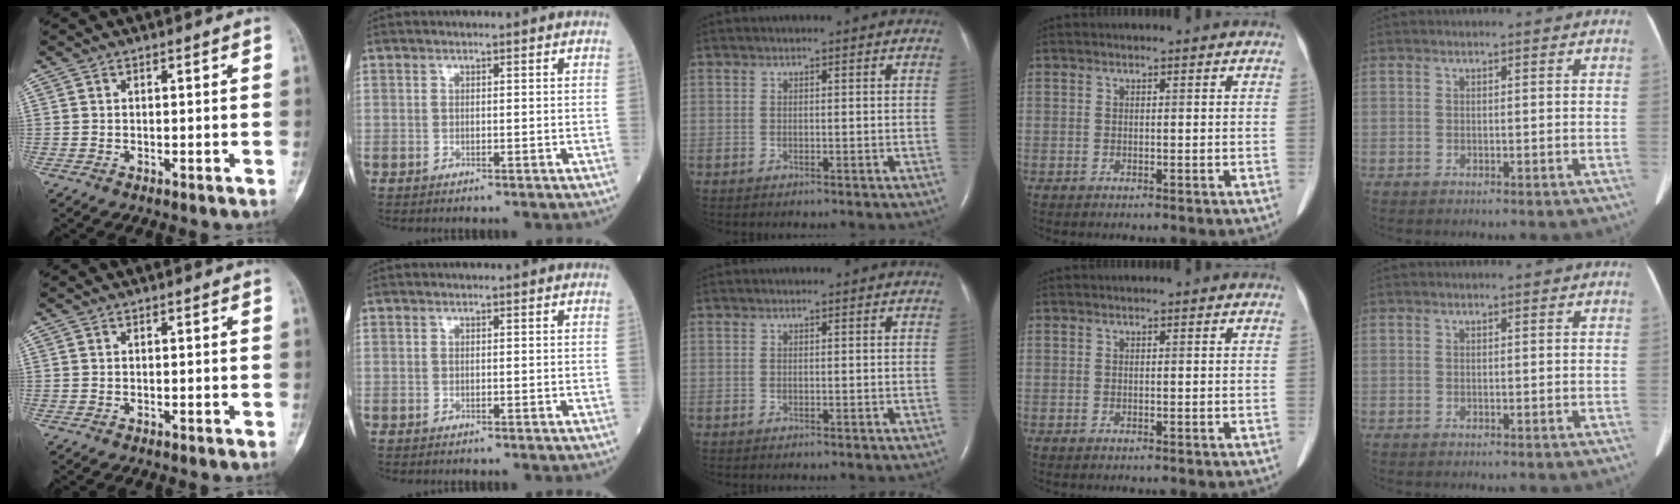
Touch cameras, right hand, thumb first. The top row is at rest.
{}